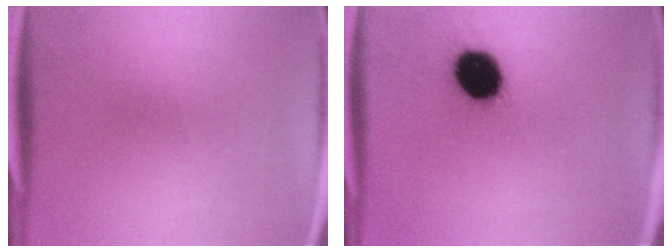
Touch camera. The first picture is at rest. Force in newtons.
{"total": 17.3}